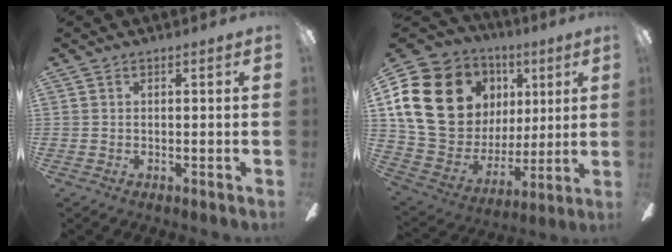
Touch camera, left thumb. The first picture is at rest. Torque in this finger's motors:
{"motor_torque": [1.44, 2.91, 1.26, -1.26, 0.26]}